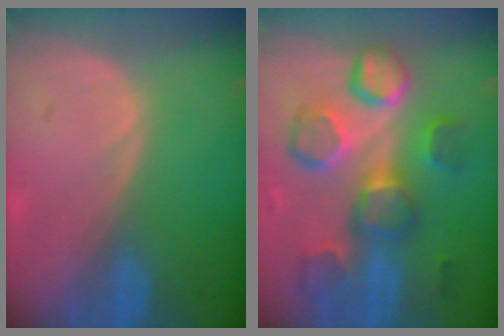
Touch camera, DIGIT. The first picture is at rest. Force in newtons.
{"total": 9.9, "press": 9.8, "slide": 1.6}